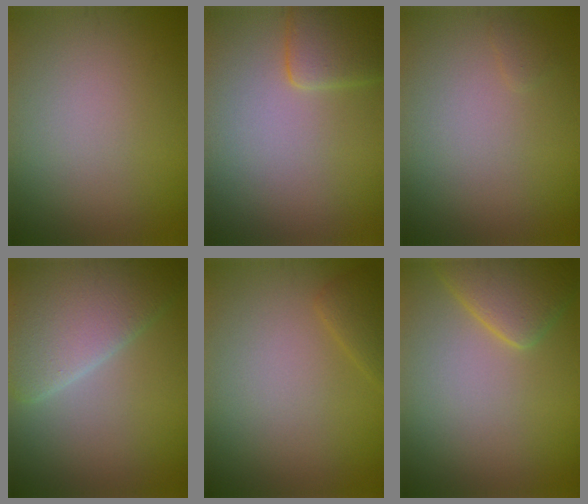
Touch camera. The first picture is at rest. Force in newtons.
{"total": 3.4, "press": 3.3, "slide": 0.2}
{"total": 0.5, "press": 0.5, "slide": 0.0}
{"total": 7.6, "press": 7.6, "slide": 0.4}
{"total": 1.4, "press": 1.4, "slide": 0.1}
{"total": 4.5, "press": 4.4, "slide": 0.3}